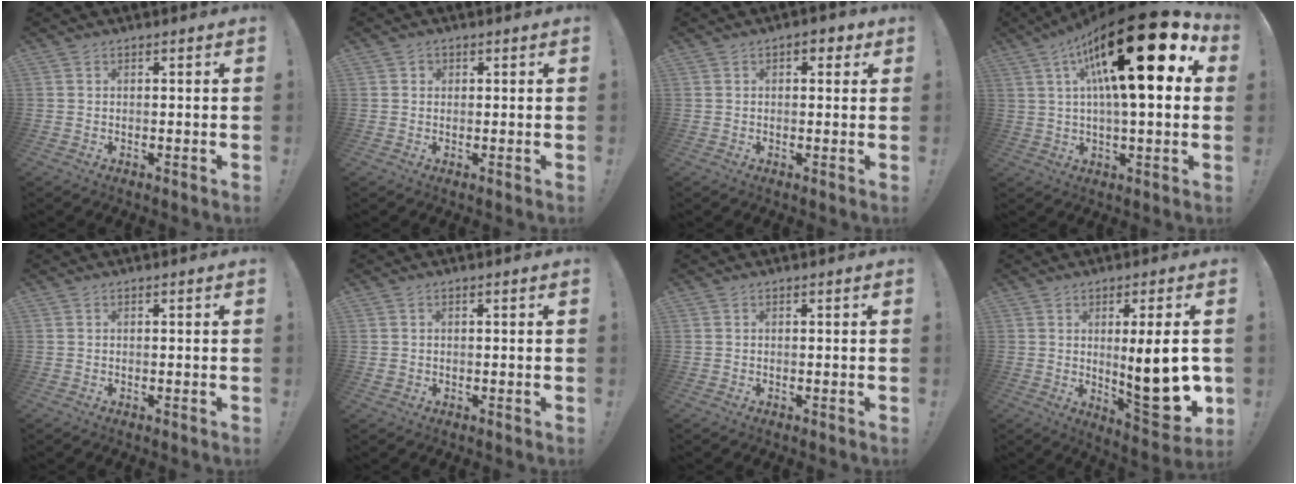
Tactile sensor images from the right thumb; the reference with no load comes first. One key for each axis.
{"total": 1.4, "fx": 0.4, "fy": 1.3, "fz": 0.3, "tx": 0.000, "ty": 0.000, "tz": 0.007}
{"total": 3.2, "fx": 1.0, "fy": 2.1, "fz": 2.2, "tx": -0.014, "ty": 0.000, "tz": 0.012}
{"total": 26.4, "fx": 9.4, "fy": 6.5, "fz": 23.8, "tx": -0.393, "ty": -0.059, "tz": 0.141}
{"total": 0.0}
{"total": 0.9, "fx": 0.0, "fy": 0.8, "fz": 0.2, "tx": -0.010, "ty": 0.006, "tz": 0.001}
{"total": 0.0}
{"total": 16.4, "fx": -0.3, "fy": 4.1, "fz": 15.9, "tx": -0.217, "ty": -0.012, "tz": 0.001}